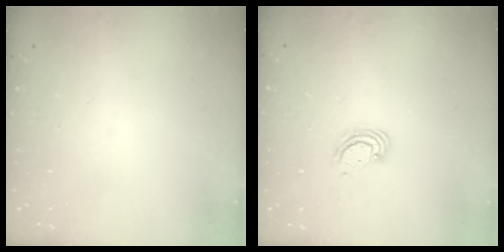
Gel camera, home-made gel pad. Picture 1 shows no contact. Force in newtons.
{"total": 2.9, "press": 2.9, "slide": 0.3}